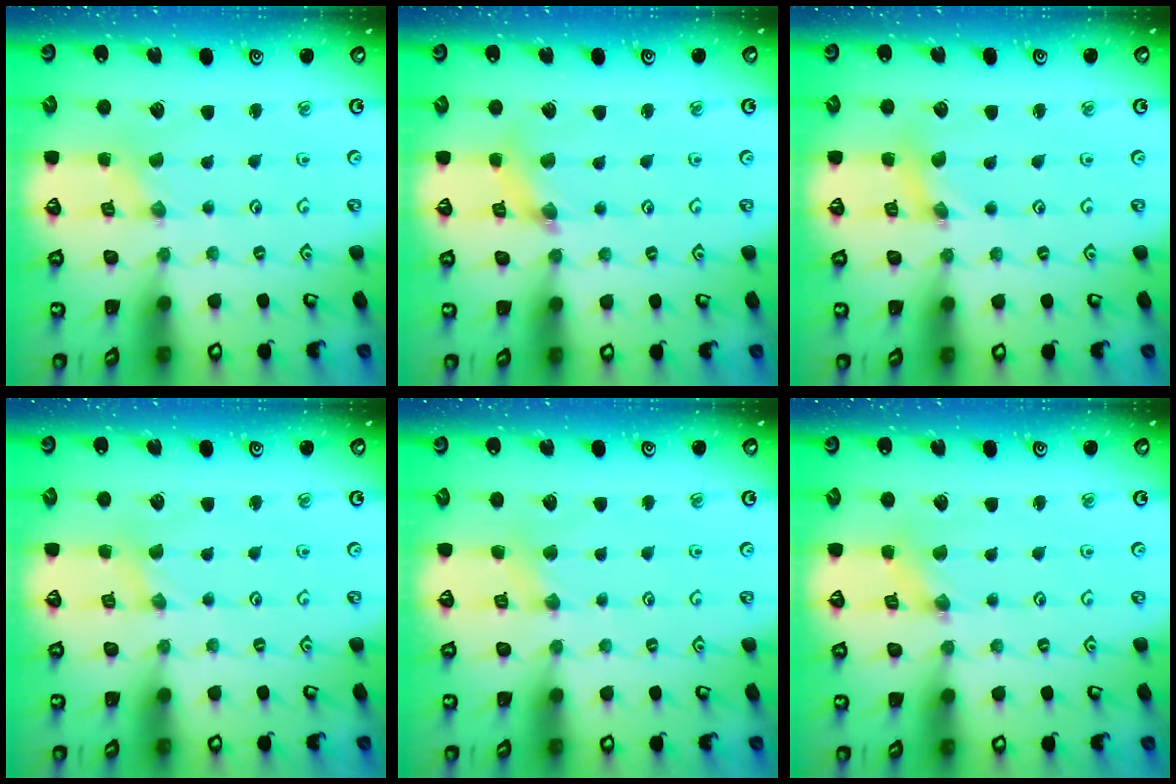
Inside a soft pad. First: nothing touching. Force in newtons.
{"total": 4.1, "press": 4.1, "slide": 0.4}
{"total": 1.7, "press": 1.7, "slide": 0.2}
{"total": 0.7, "press": 0.7, "slide": 0.1}
{"total": 2.8, "press": 2.7, "slide": 0.5}
{"total": 0.7, "press": 0.6, "slide": 0.3}